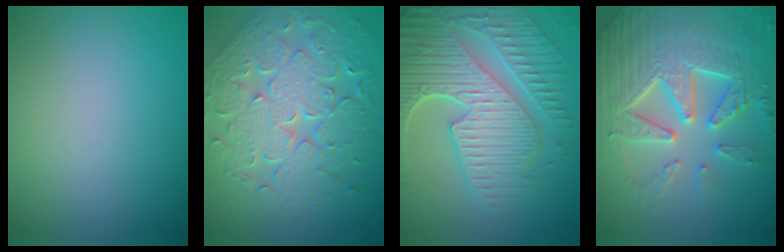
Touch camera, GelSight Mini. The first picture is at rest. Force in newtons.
{"total": 9.5, "press": 6.7, "slide": 6.6}
{"total": 9.1, "press": 6.5, "slide": 6.3}
{"total": 7.8, "press": 7.6, "slide": 1.5}